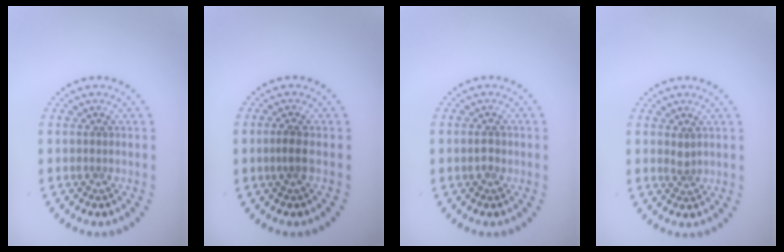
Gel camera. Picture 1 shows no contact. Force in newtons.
{"total": 1.3, "press": 1.0, "slide": 0.8}
{"total": 1.0, "press": 1.0, "slide": 0.2}
{"total": 0.9, "press": 0.7, "slide": 0.6}